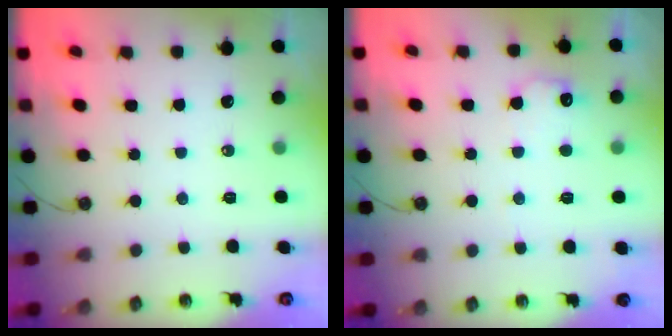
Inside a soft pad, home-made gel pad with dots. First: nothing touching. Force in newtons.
{"total": 6.9, "press": 6.9, "slide": 0.4}